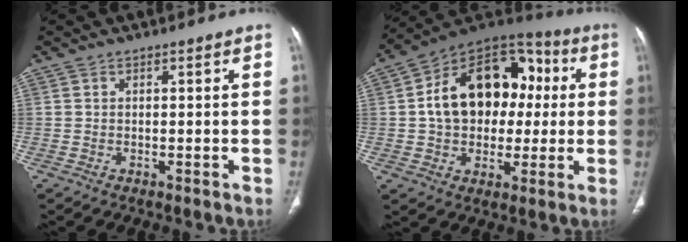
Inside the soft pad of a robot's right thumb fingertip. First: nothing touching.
{"total": 21.6, "force": [2.1, 15.2, 15.2], "torque": [-0.207, 0.034, 0.032]}